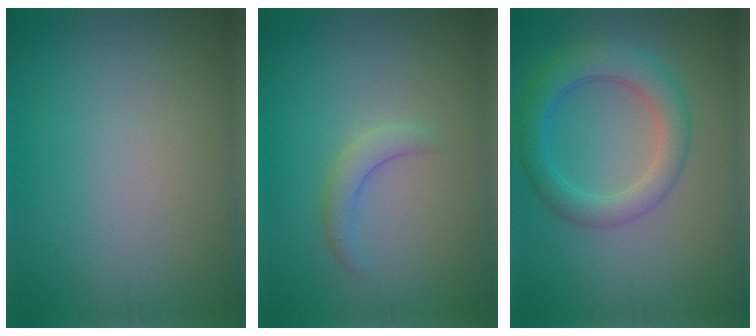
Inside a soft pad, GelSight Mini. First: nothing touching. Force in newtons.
{"total": 1.9, "press": 1.9, "slide": 0.1}
{"total": 4.7, "press": 4.7, "slide": 0.1}